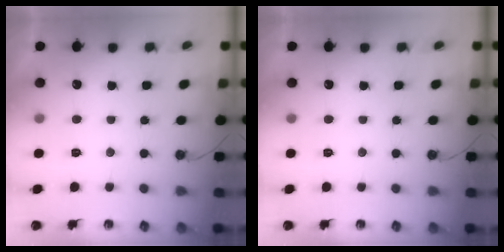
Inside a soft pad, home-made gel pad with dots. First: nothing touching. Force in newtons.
{"total": 0.0}